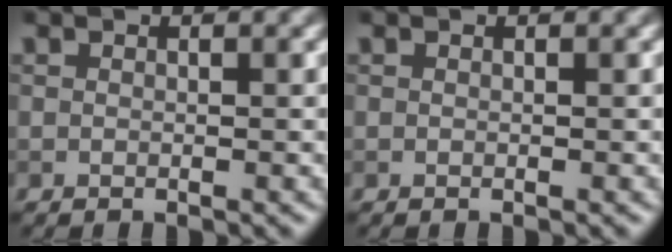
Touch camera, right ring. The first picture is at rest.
{"total": 0.0}